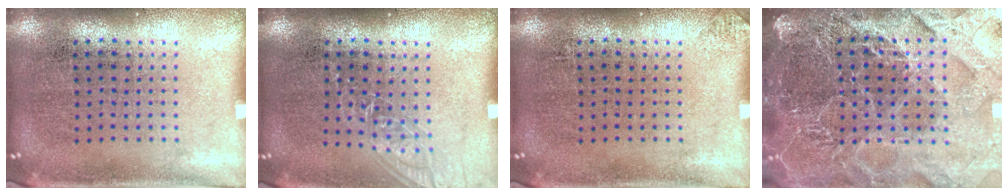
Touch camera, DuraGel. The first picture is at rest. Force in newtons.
{"total": 1.1, "press": 1.1, "slide": 0.2}
{"total": 0.5, "press": 0.5, "slide": 0.0}
{"total": 5.7, "press": 5.0, "slide": 2.7}